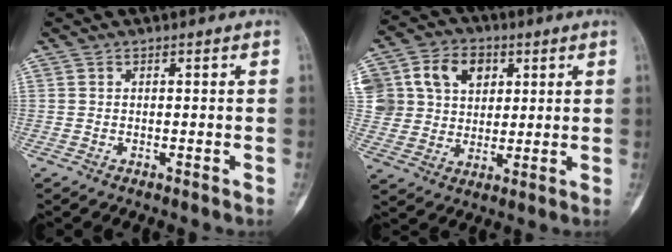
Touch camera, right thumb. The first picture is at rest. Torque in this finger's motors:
{"motor_torque": [1.26, 2.75, 1.06, -0.21, 0.20]}